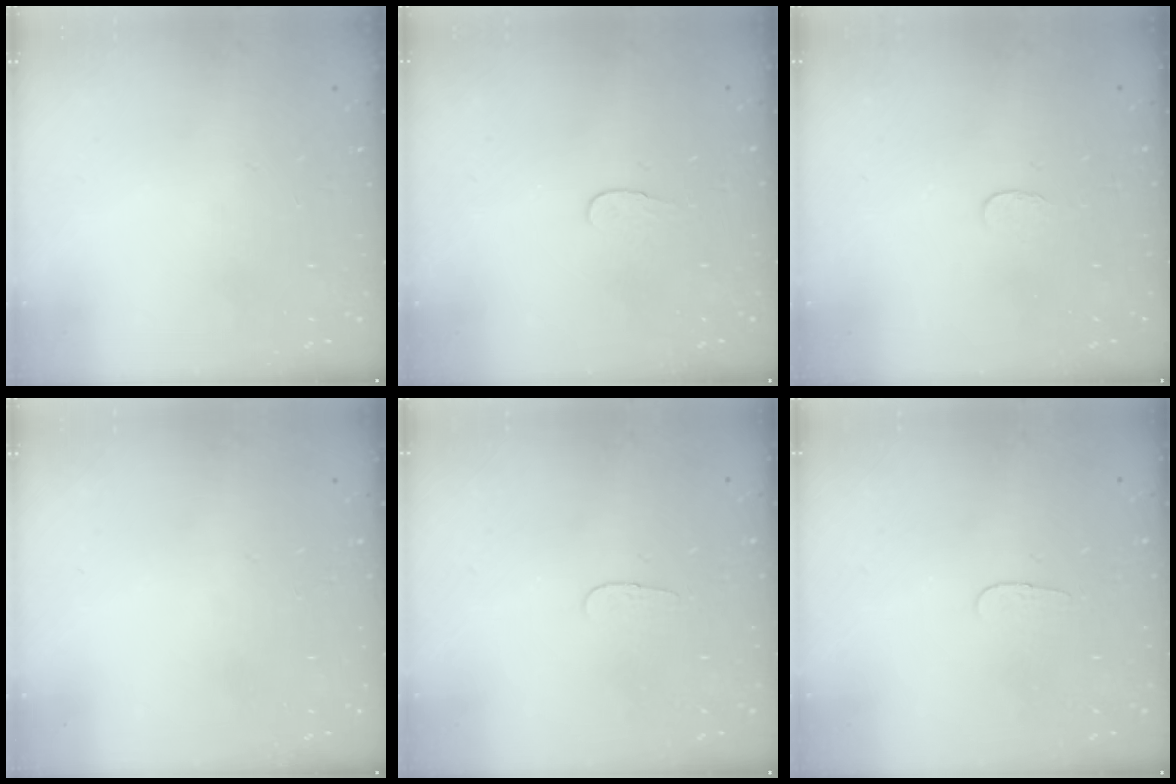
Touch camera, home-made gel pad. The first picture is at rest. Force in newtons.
{"total": 3.8, "press": 3.8, "slide": 0.3}
{"total": 2.6, "press": 2.6, "slide": 0.2}
{"total": 0.0}
{"total": 2.8, "press": 2.8, "slide": 0.3}
{"total": 2.8, "press": 2.8, "slide": 0.3}